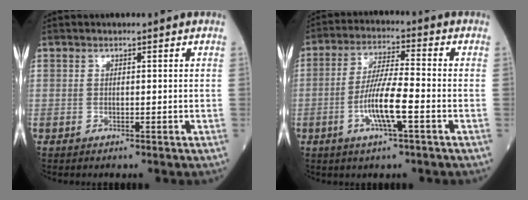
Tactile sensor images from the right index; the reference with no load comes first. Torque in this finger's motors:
{"motor_torque": [0.88, 0.03, 0.57, 0.18]}